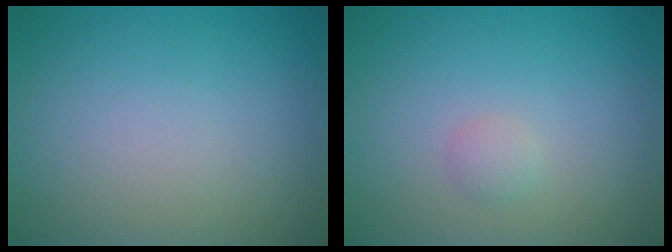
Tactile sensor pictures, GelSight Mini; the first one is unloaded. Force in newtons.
{"total": 0.9, "press": 0.9, "slide": 0.0}